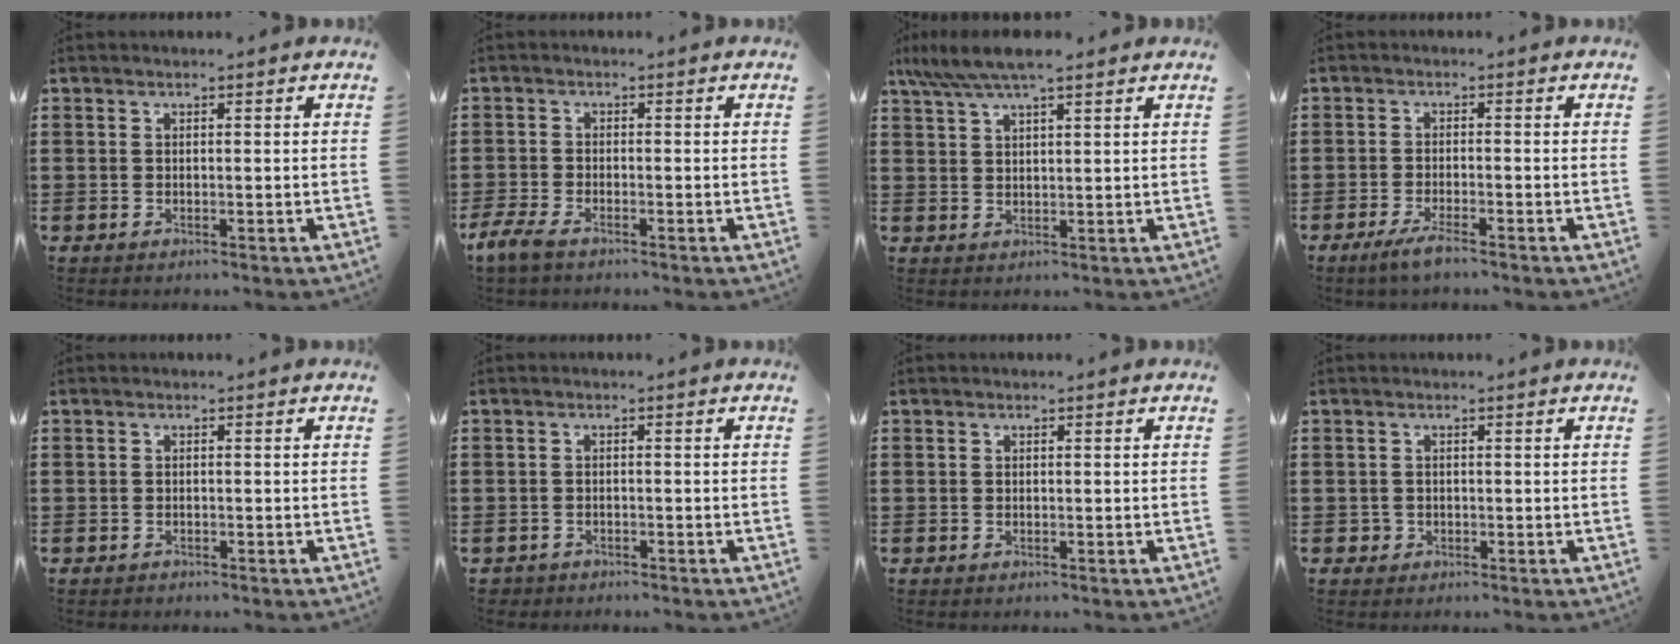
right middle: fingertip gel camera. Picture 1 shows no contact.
{"total": 3.0, "force": [-2.2, 0.8, 1.9], "torque": [-0.061, -0.004, -0.051]}
{"total": 5.7, "force": [4.4, 0.6, 3.6], "torque": [-0.078, -0.001, 0.080]}
{"total": 3.0, "force": [-2.1, 0.3, 2.2], "torque": [-0.049, -0.006, -0.041]}
{"total": 0.6, "force": [-0.5, 0.4, -0.1], "torque": [0.003, 0.005, -0.013]}
{"total": 1.2, "force": [-1.1, 0.4, 0.0], "torque": [-0.003, 0.001, -0.025]}
{"total": 0.0}
{"total": 0.8, "force": [-0.1, 0.8, 0.1], "torque": [-0.002, 0.007, -0.004]}